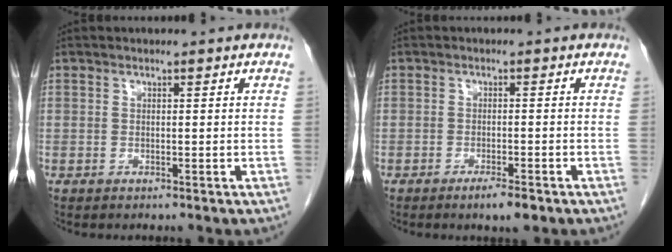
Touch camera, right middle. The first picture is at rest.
{"total": 2.9, "force": [-1.9, 0.4, 2.2], "torque": [-0.037, -0.004, -0.028]}